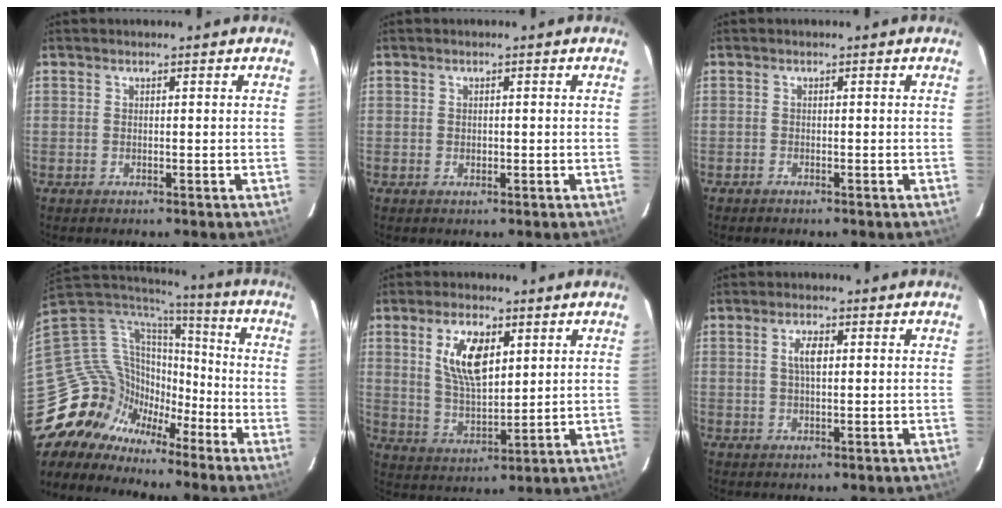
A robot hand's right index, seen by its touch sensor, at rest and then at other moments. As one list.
[{"total": 0.9, "force": [-0.1, 0.8, 0.3], "torque": [-0.001, 0.000, 0.000]}, {"total": 0.7, "force": [-0.6, 0.3, 0.0], "torque": [-0.004, 0.000, -0.010]}, {"total": 15.4, "force": [-11.0, 10.5, 2.3], "torque": [-0.076, 0.021, -0.201]}, {"total": 10.4, "force": [3.9, 4.8, 8.4], "torque": [-0.156, 0.005, 0.081]}, {"total": 3.1, "force": [0.7, 1.2, 2.8], "torque": [-0.053, 0.006, 0.013]}]